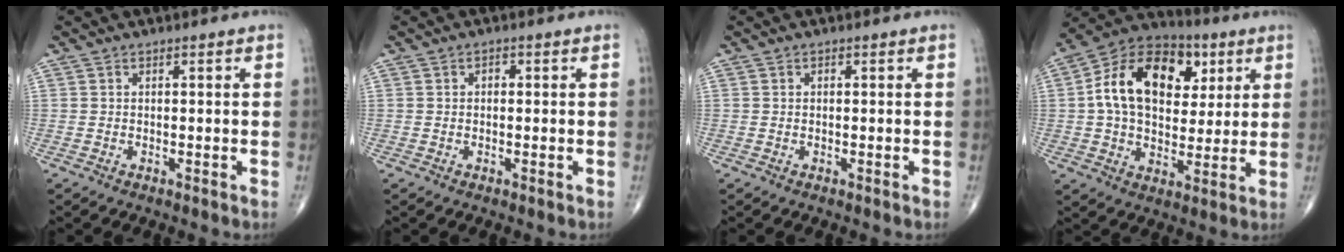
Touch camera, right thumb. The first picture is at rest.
{"total": 1.2, "force": [0.1, 0.8, 0.9], "torque": [-0.011, 0.007, 0.000]}
{"total": 0.5, "force": [0.1, 0.3, 0.4], "torque": [-0.009, 0.001, 0.003]}
{"total": 19.9, "force": [4.8, 13.2, 14.1], "torque": [-0.212, 0.009, 0.073]}